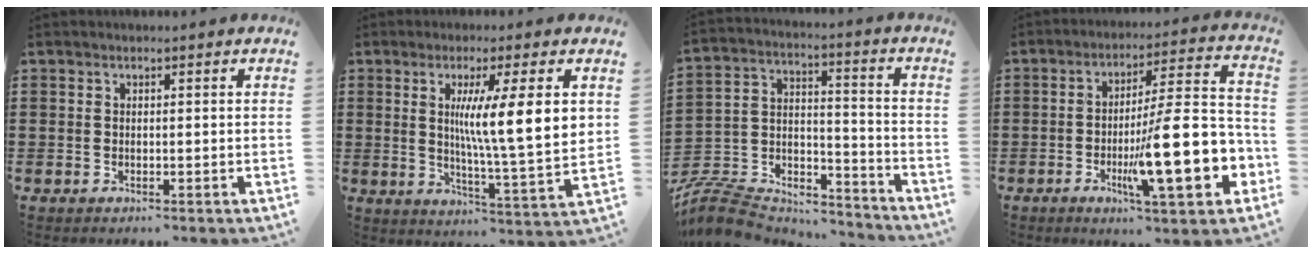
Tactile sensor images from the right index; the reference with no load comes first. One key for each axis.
{"total": 10.1, "fx": 3.2, "fy": 0.6, "fz": 9.5, "tx": -0.171, "ty": -0.014, "tz": 0.046}
{"total": 8.8, "fx": -8.3, "fy": 2.5, "fz": 1.8, "tx": -0.048, "ty": 0.013, "tz": -0.167}
{"total": 17.9, "fx": -5.0, "fy": 4.2, "fz": 16.7, "tx": -0.264, "ty": -0.012, "tz": -0.079}